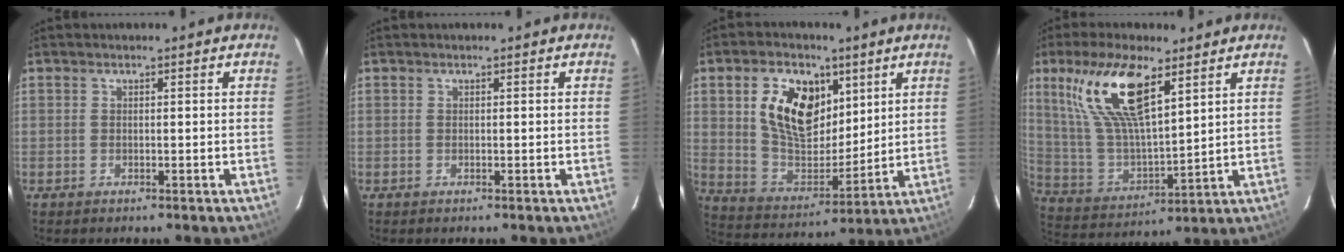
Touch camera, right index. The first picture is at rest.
{"total": 0.0}
{"total": 15.8, "force": [6.1, 9.6, 11.0], "torque": [-0.210, 0.009, 0.123]}
{"total": 17.3, "force": [9.5, 5.8, 13.3], "torque": [-0.265, 0.014, 0.197]}